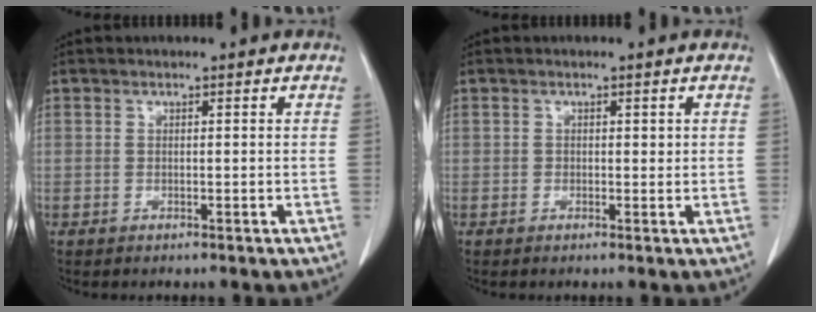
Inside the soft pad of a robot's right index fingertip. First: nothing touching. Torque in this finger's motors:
{"motor_torque": [-0.01, -0.01, 0.02, -0.01]}